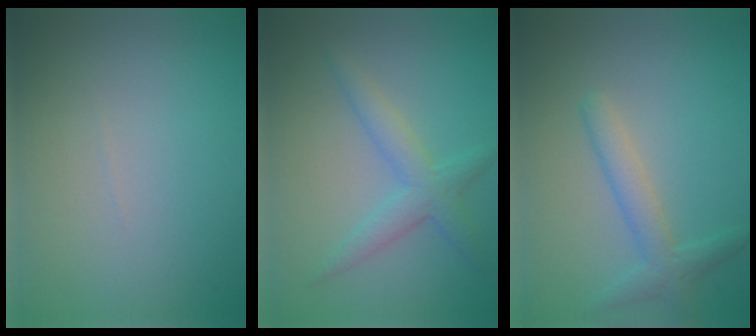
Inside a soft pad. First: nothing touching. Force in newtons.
{"total": 2.8, "press": 2.8, "slide": 0.1}
{"total": 2.5, "press": 2.5, "slide": 0.1}